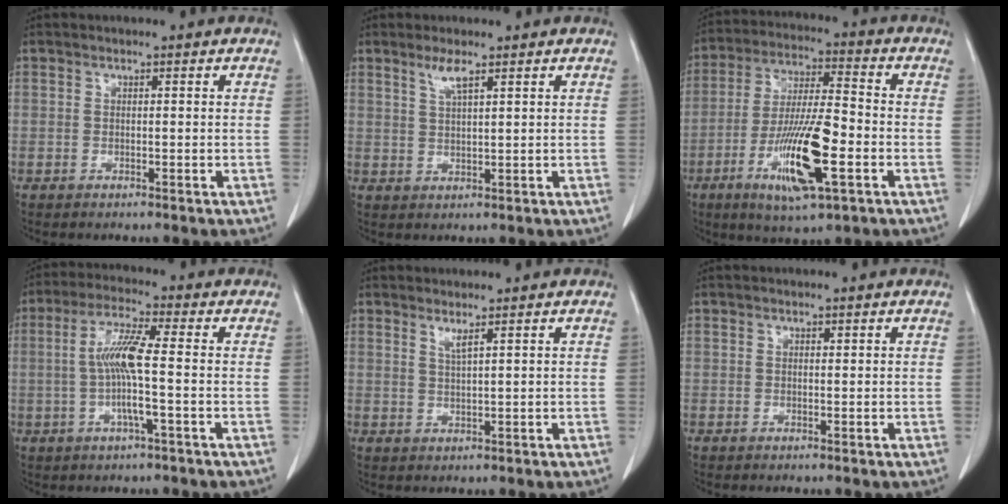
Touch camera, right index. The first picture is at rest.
{"total": 2.8, "force": [1.9, 0.1, 2.1], "torque": [-0.048, -0.001, 0.039]}
{"total": 14.7, "force": [-5.1, 2.2, 13.6], "torque": [-0.259, -0.016, -0.089]}
{"total": 8.0, "force": [-0.7, -0.1, 8.0], "torque": [-0.160, 0.005, -0.017]}
{"total": 1.6, "force": [1.1, -0.3, 1.1], "torque": [-0.024, -0.009, 0.024]}
{"total": 0.0}